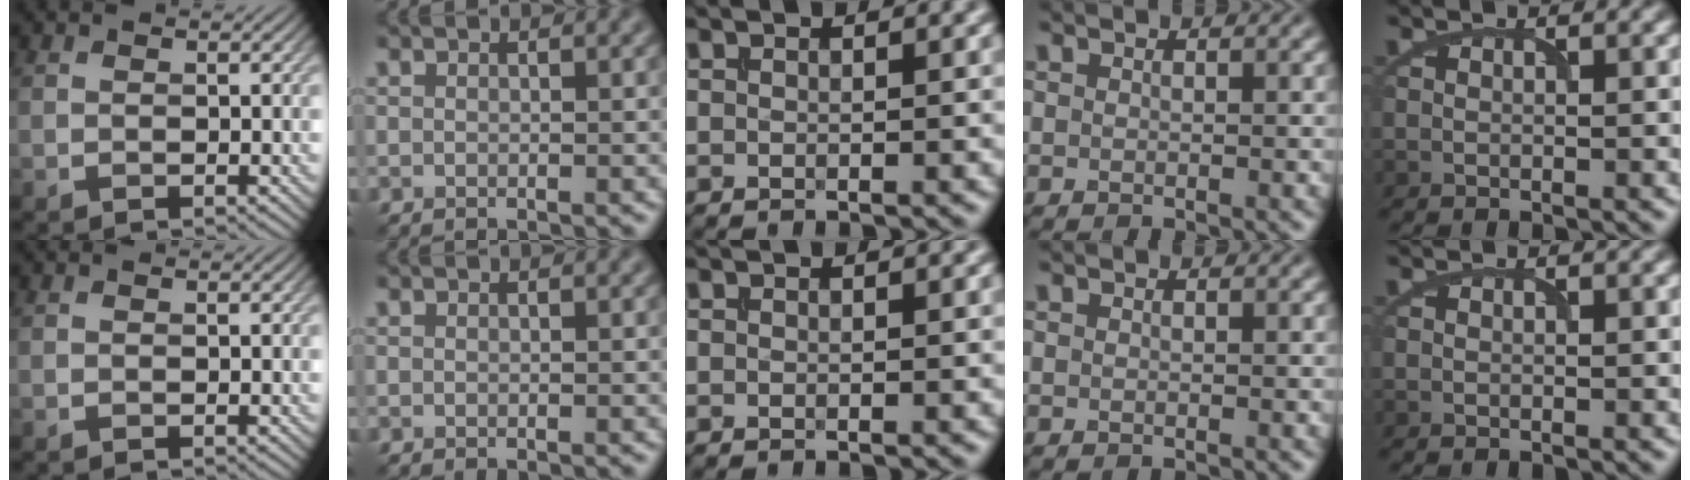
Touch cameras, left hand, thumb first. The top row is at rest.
{}